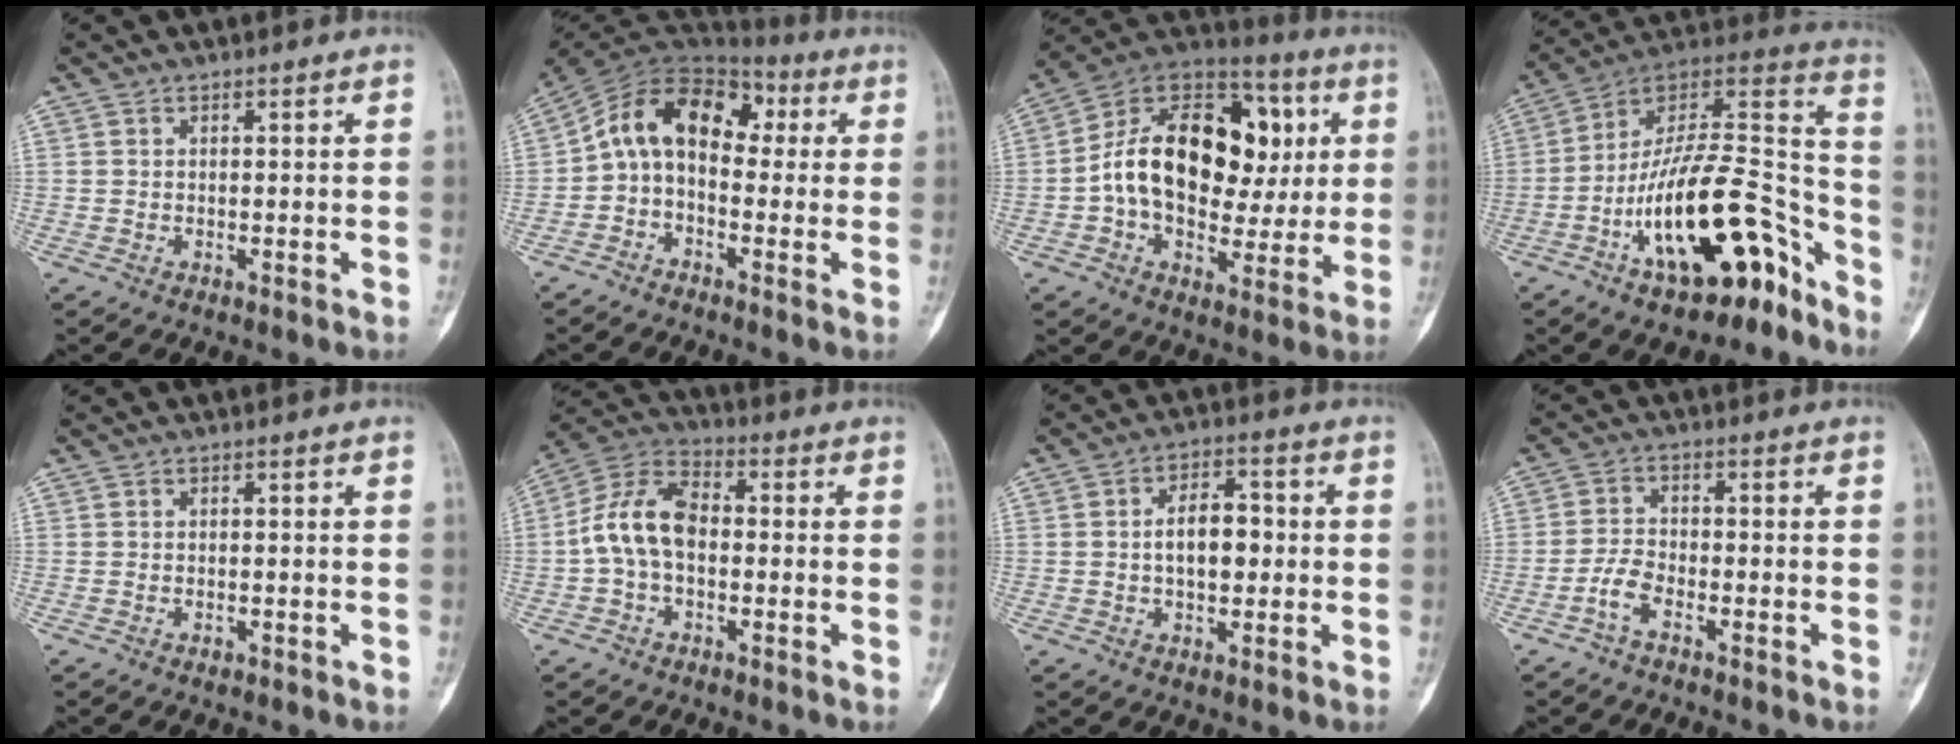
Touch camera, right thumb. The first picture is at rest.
{"total": 13.8, "force": [0.8, 9.4, 10.0], "torque": [-0.140, 0.055, -0.003]}
{"total": 24.4, "force": [2.4, 16.1, 18.1], "torque": [-0.269, 0.029, 0.038]}
{"total": 24.2, "force": [-12.7, 10.2, 17.9], "torque": [-0.246, 0.116, -0.209]}
{"total": 0.6, "force": [-0.4, 0.4, 0.3], "torque": [-0.003, 0.003, -0.004]}
{"total": 11.1, "force": [-0.9, 7.1, 8.5], "torque": [-0.157, 0.035, -0.029]}
{"total": 7.9, "force": [0.0, 4.7, 6.3], "torque": [-0.082, 0.019, -0.005]}
{"total": 3.9, "force": [-2.4, 1.7, 2.5], "torque": [-0.053, 0.021, -0.051]}